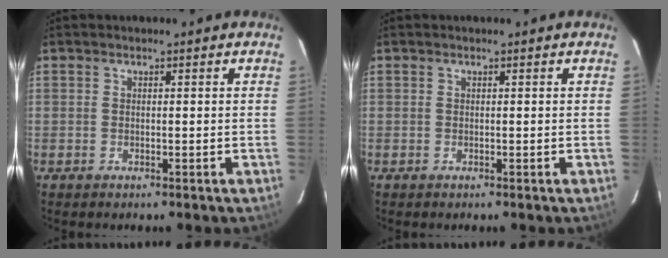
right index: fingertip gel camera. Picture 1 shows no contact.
{"total": 0.0}